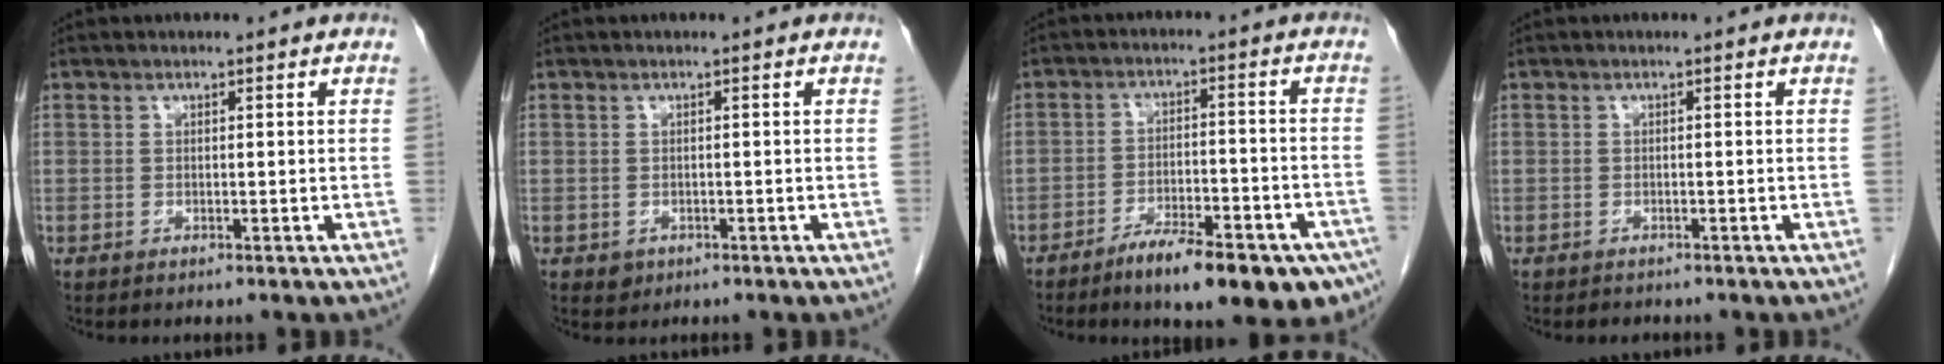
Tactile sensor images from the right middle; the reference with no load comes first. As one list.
[{"total": 1.2, "force": [-0.5, 1.0, 0.3], "torque": [-0.004, 0.003, -0.002]}, {"total": 13.9, "force": [-9.5, 3.9, 9.4], "torque": [-0.098, 0.007, -0.137]}, {"total": 1.1, "force": [-1.0, 0.4, 0.1], "torque": [-0.011, -0.004, -0.014]}]